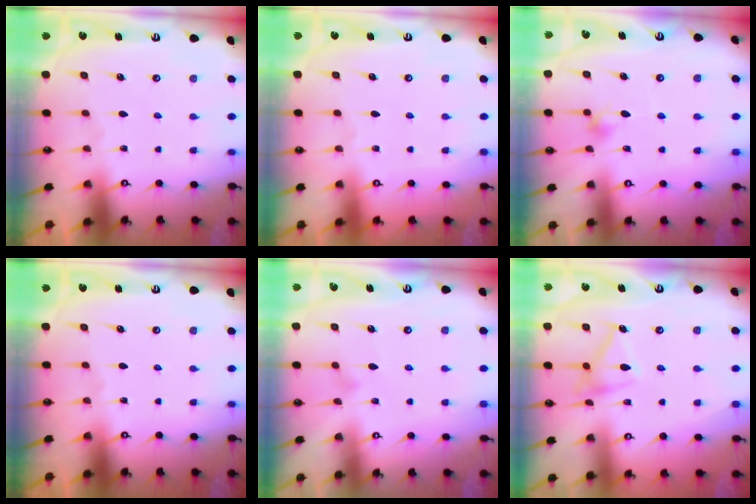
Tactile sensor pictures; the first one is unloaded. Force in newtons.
{"total": 4.0, "press": 4.0, "slide": 0.1}
{"total": 6.2, "press": 6.1, "slide": 1.3}
{"total": 0.0}
{"total": 6.2, "press": 6.2, "slide": 0.3}
{"total": 13.9, "press": 13.9, "slide": 0.5}